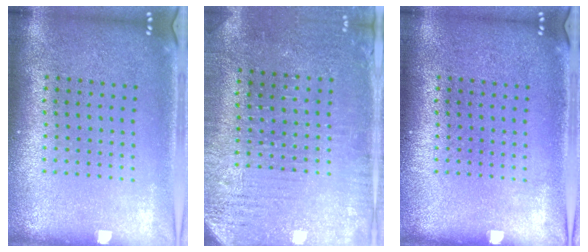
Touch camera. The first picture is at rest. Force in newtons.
{"total": 3.0, "press": 2.8, "slide": 1.0}
{"total": 0.0}